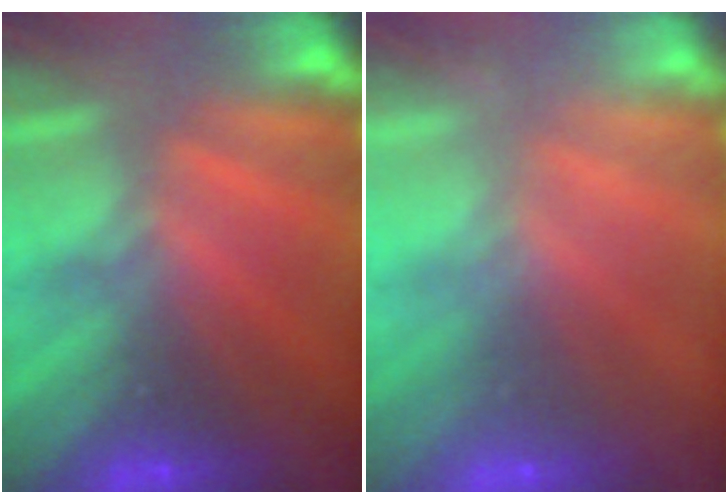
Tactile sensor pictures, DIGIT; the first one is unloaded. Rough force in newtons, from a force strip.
{"total": 2.4}